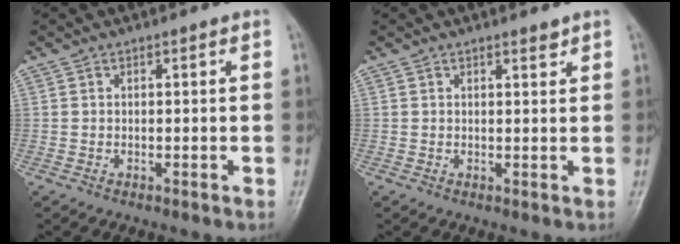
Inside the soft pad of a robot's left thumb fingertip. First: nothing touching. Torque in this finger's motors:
{"motor_torque": [-0.10, -0.11, -0.11, -0.09, -0.05]}